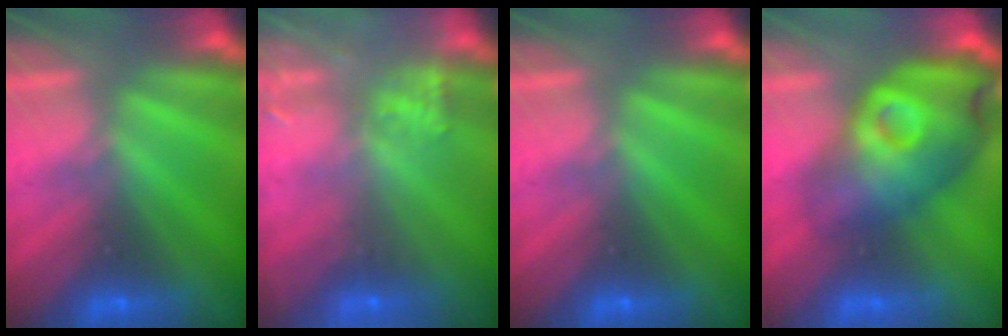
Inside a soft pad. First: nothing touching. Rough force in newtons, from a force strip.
{"total": 9.4}
{"total": 0.0}
{"total": 3.9}